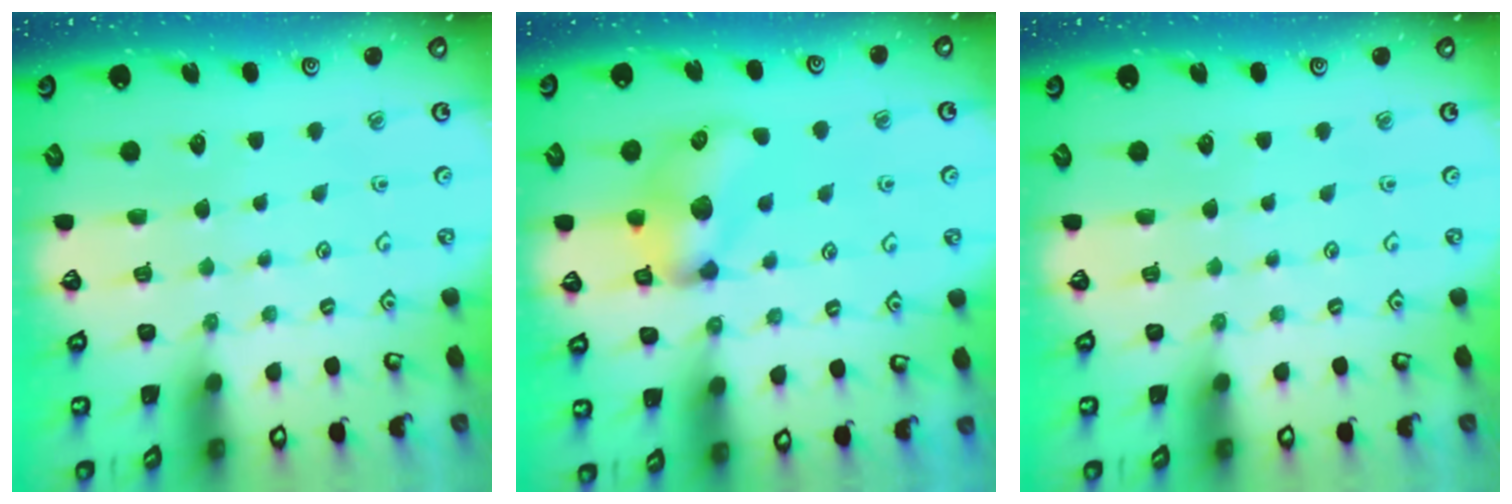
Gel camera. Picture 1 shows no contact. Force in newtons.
{"total": 14.3, "press": 14.3, "slide": 1.0}
{"total": 0.0}